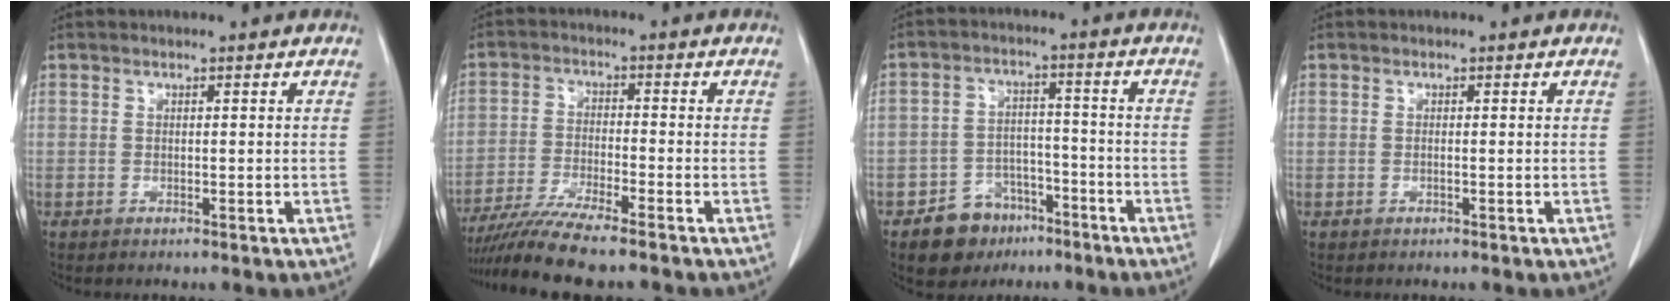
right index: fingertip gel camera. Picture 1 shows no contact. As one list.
[{"total": 9.0, "force": [-7.7, -0.6, 4.7], "torque": [-0.077, -0.027, -0.133]}, {"total": 7.5, "force": [-4.8, 5.5, 1.9], "torque": [-0.030, 0.014, -0.072]}, {"total": 0.0}]